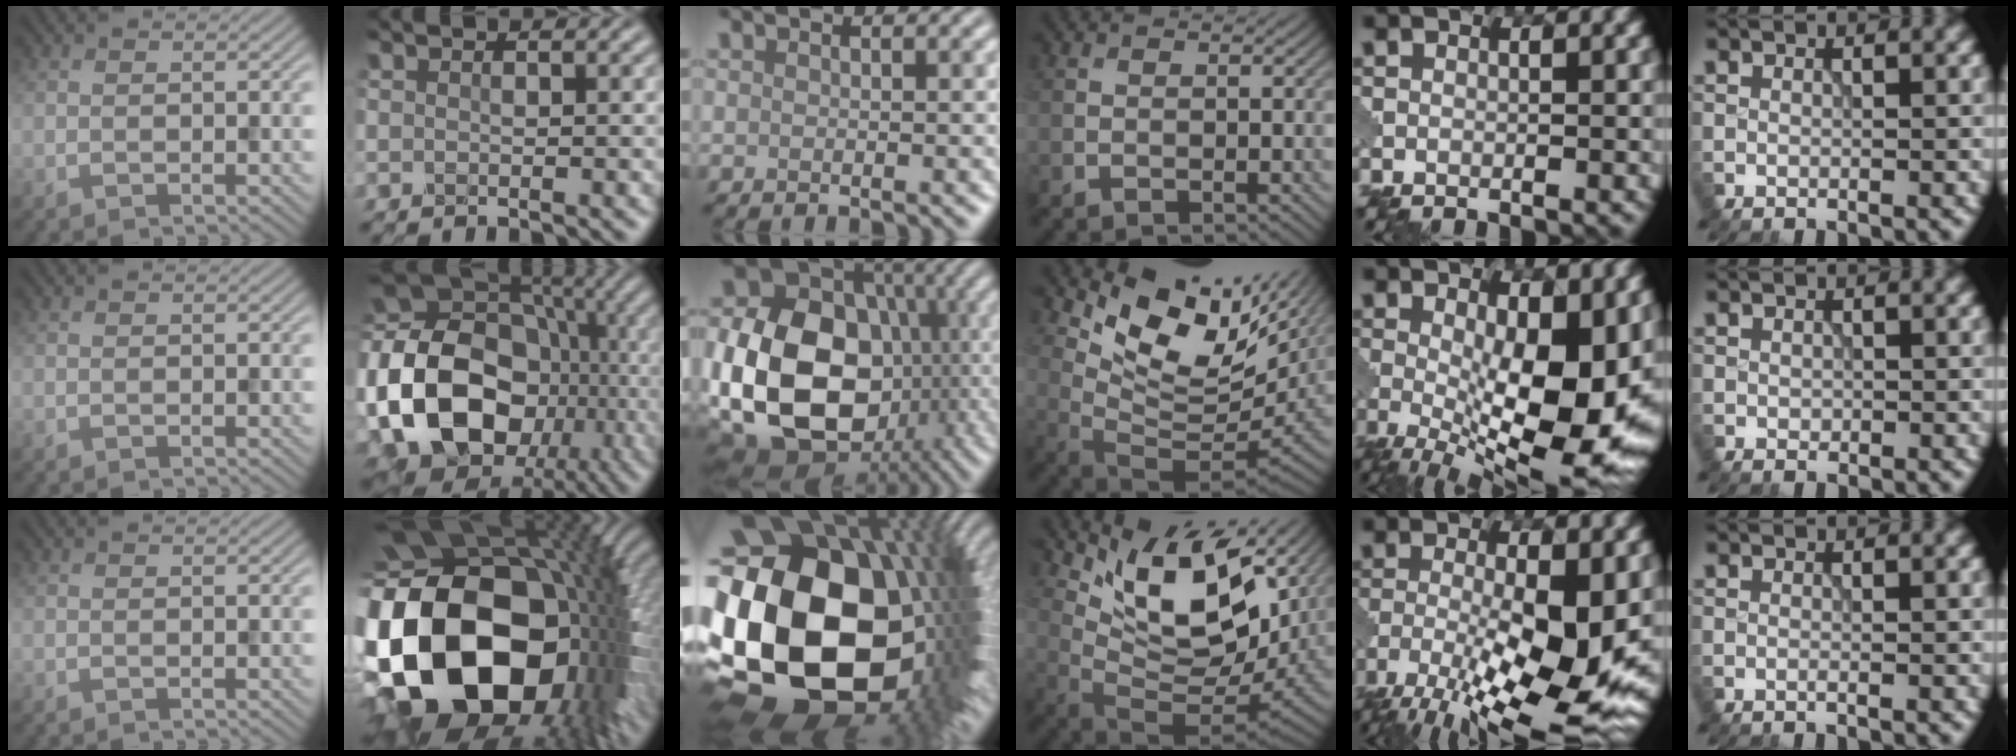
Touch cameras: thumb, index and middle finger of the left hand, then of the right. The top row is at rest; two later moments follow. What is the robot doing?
{"motion": "dispense", "object": "glue stick"}